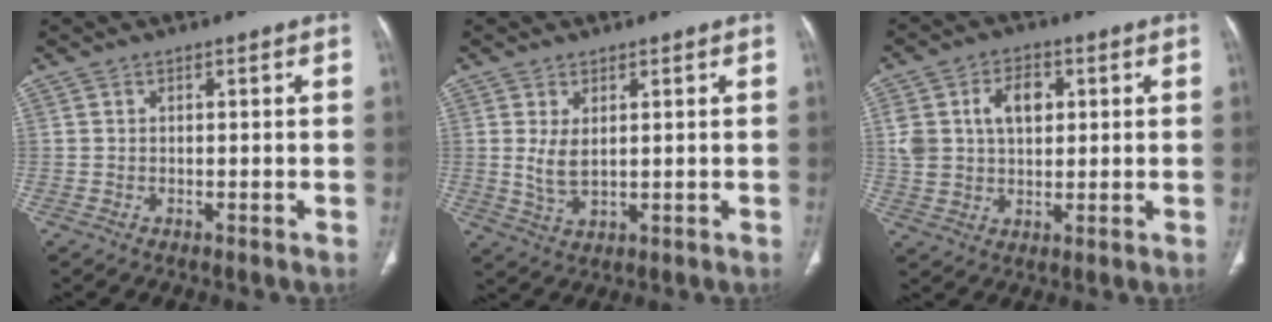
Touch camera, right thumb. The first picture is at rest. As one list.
[{"total": 4.4, "force": [0.9, 2.3, 3.6], "torque": [-0.072, -0.012, 0.028]}, {"total": 10.1, "force": [2.5, 6.9, 6.9], "torque": [-0.107, 0.007, 0.050]}]